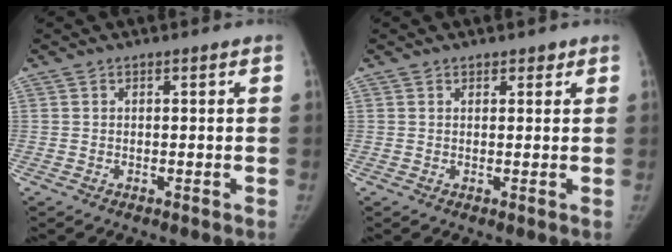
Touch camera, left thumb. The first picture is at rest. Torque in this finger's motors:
{"motor_torque": [-0.15, -0.04, -0.15, 0.33, -0.02]}